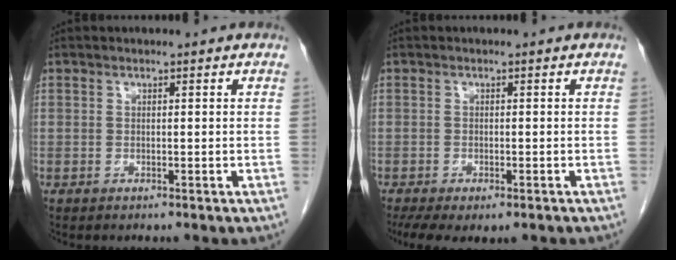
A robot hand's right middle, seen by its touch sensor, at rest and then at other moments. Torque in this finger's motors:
{"motor_torque": [0.80, -0.51, 0.13, 0.05]}